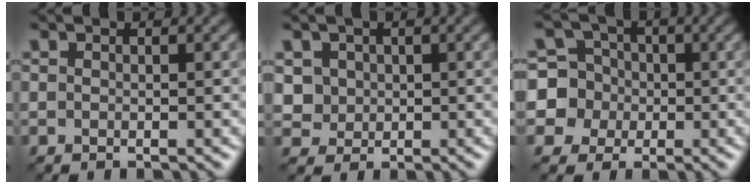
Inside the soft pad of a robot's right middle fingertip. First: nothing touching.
{"total": 3.7, "force": [1.0, 3.3, 1.4], "torque": [-0.025, 0.013, 0.022]}
{"total": 5.4, "force": [-0.5, 5.2, 0.9], "torque": [-0.013, 0.032, -0.026]}